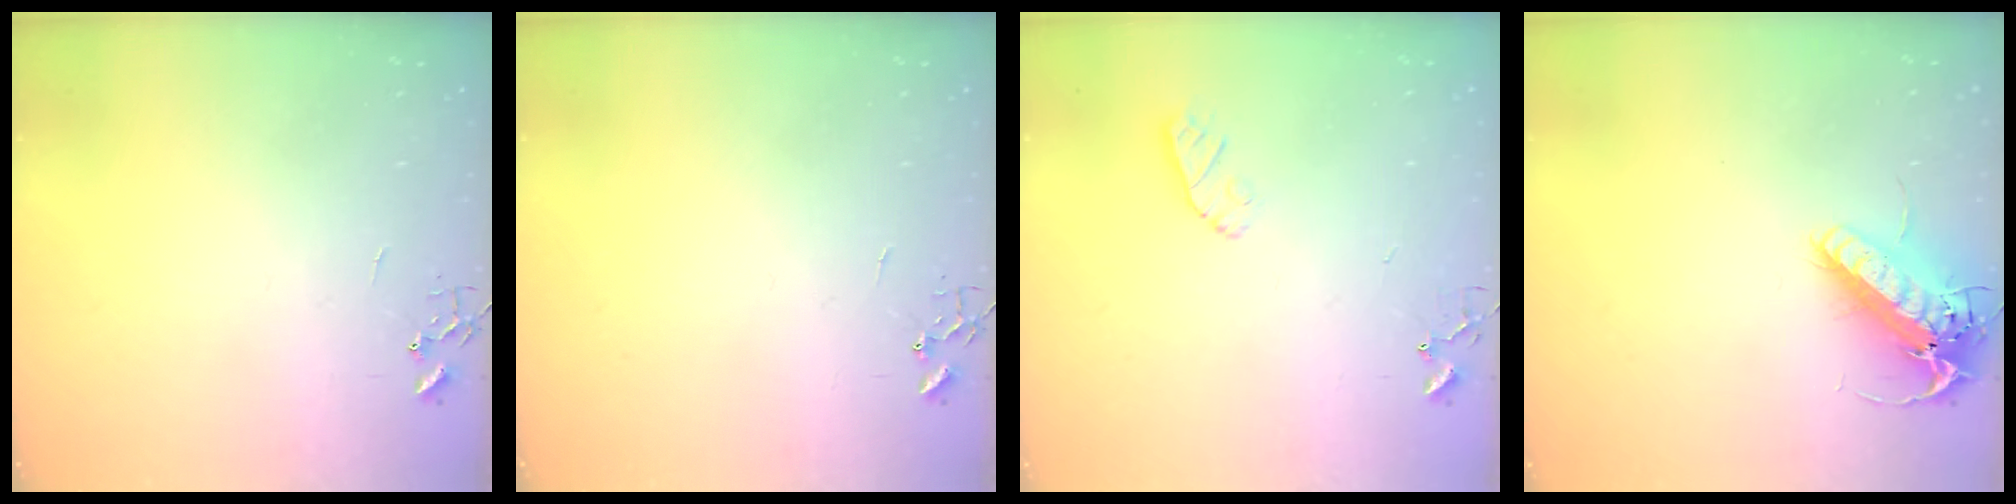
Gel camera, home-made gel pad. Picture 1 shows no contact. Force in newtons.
{"total": 0.0}
{"total": 5.0, "press": 5.0, "slide": 0.5}
{"total": 16.2, "press": 15.9, "slide": 3.2}